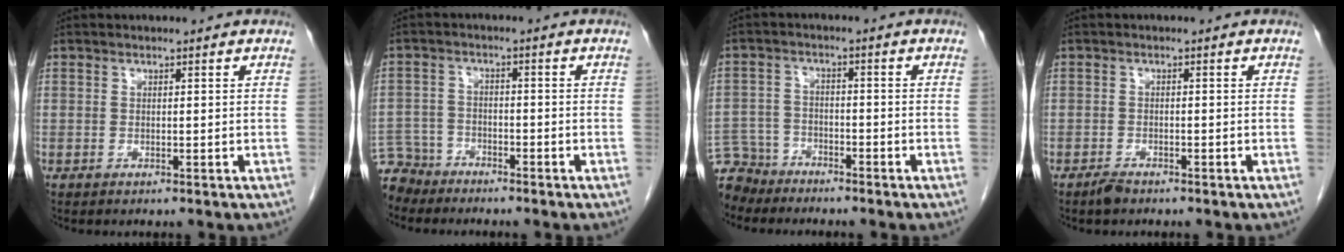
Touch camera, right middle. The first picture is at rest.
{"total": 6.2, "force": [-5.7, 2.4, -0.4], "torque": [0.007, -0.003, -0.111]}
{"total": 6.9, "force": [-6.3, 2.7, -0.1], "torque": [0.000, -0.001, -0.121]}
{"total": 1.3, "force": [-1.1, 0.4, 0.5], "torque": [-0.012, -0.003, -0.016]}